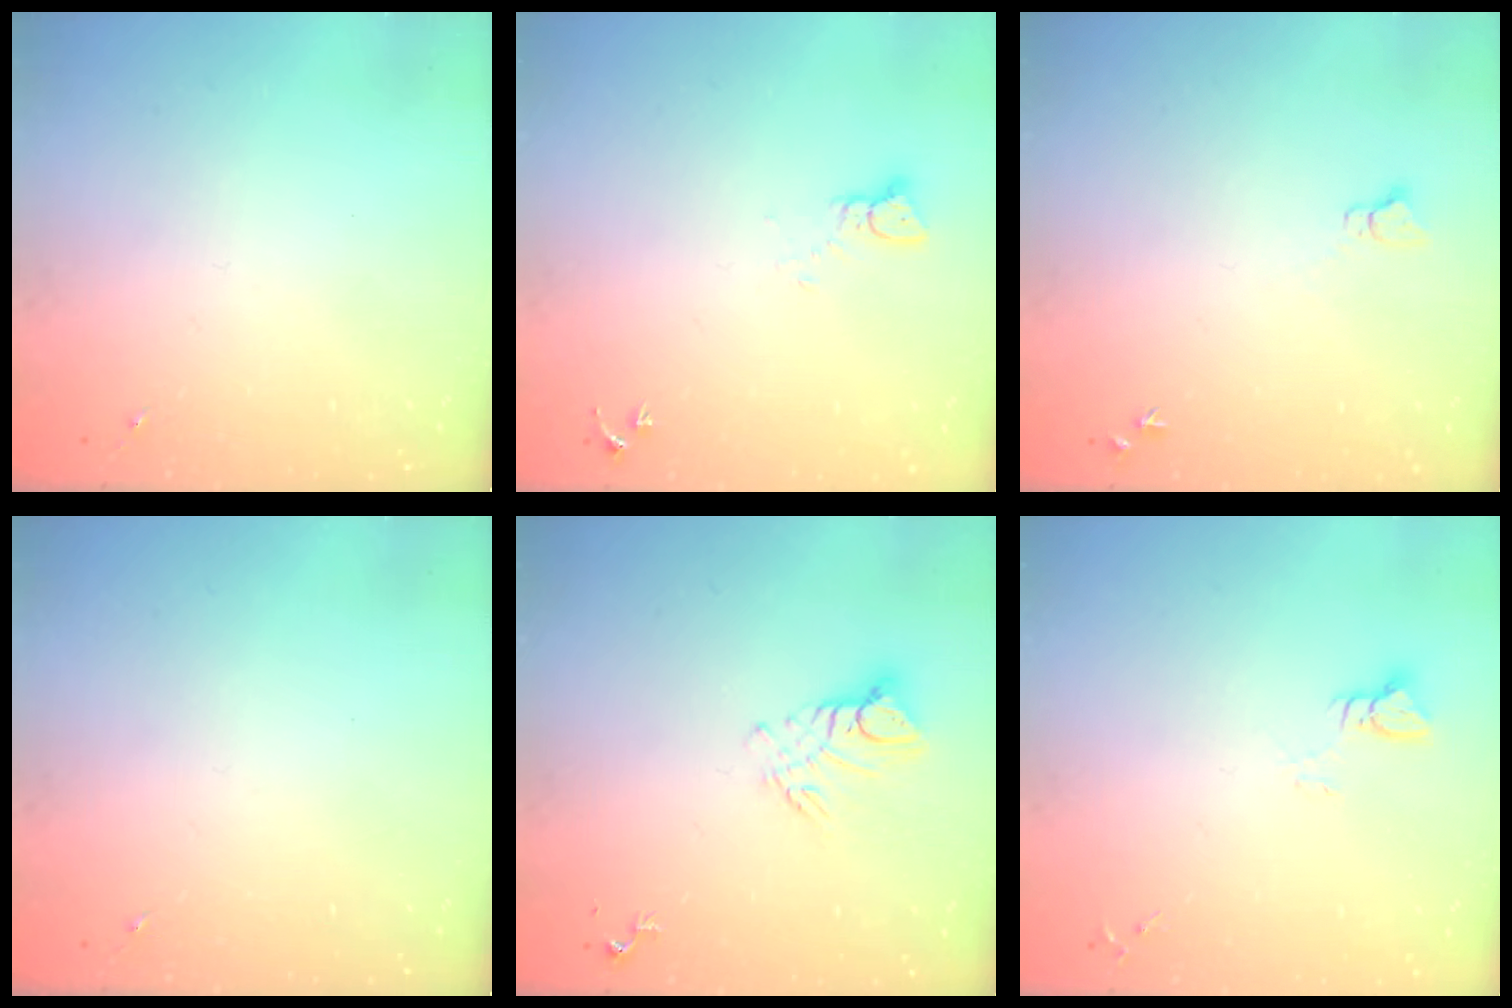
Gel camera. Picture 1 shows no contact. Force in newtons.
{"total": 2.4, "press": 2.4, "slide": 0.2}
{"total": 4.1, "press": 4.0, "slide": 0.5}
{"total": 0.0}
{"total": 8.7, "press": 8.6, "slide": 0.9}
{"total": 2.9, "press": 2.9, "slide": 0.2}